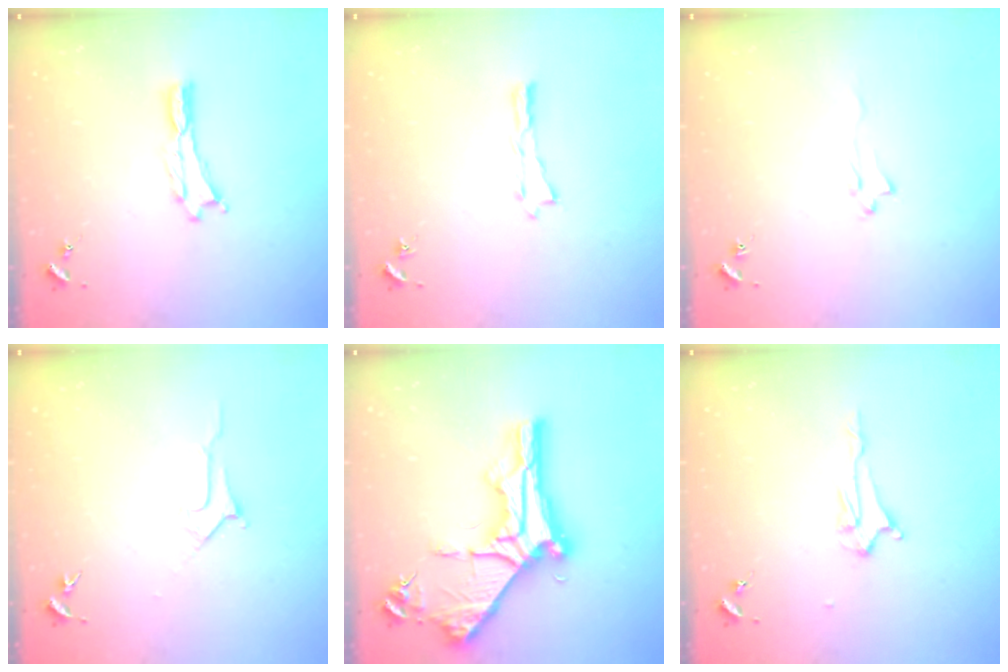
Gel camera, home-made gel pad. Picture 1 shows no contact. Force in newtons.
{"total": 0.0}
{"total": 1.6, "press": 1.5, "slide": 0.2}
{"total": 2.8, "press": 2.8, "slide": 0.4}
{"total": 10.3, "press": 10.2, "slide": 1.2}
{"total": 2.2, "press": 2.2, "slide": 0.3}